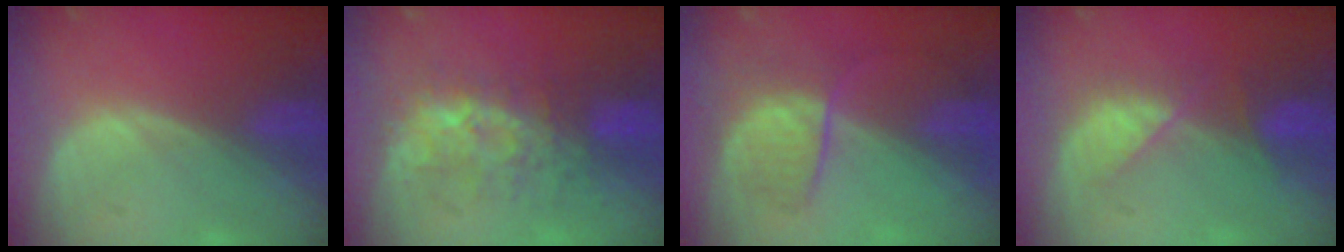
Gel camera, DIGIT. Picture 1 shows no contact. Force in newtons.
{"total": 7.7, "press": 7.5, "slide": 1.5}
{"total": 6.5, "press": 6.0, "slide": 2.3}
{"total": 4.6, "press": 4.6, "slide": 0.5}